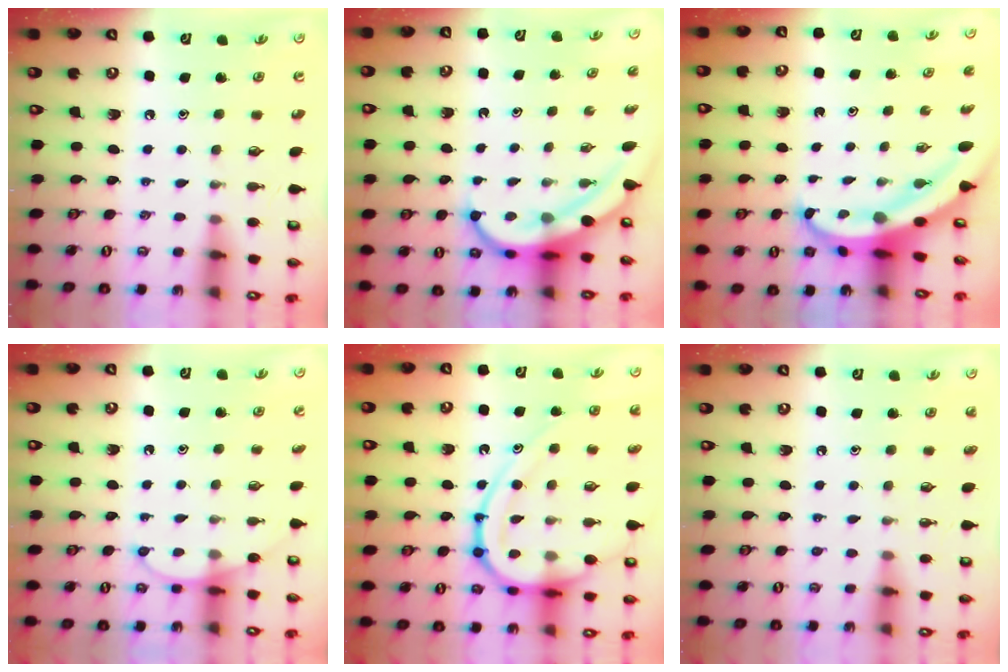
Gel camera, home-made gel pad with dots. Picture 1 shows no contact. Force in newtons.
{"total": 9.3, "press": 9.2, "slide": 0.9}
{"total": 6.1, "press": 6.0, "slide": 0.7}
{"total": 6.5, "press": 6.5, "slide": 0.5}
{"total": 18.9, "press": 18.8, "slide": 1.8}
{"total": 1.1, "press": 1.1, "slide": 0.3}